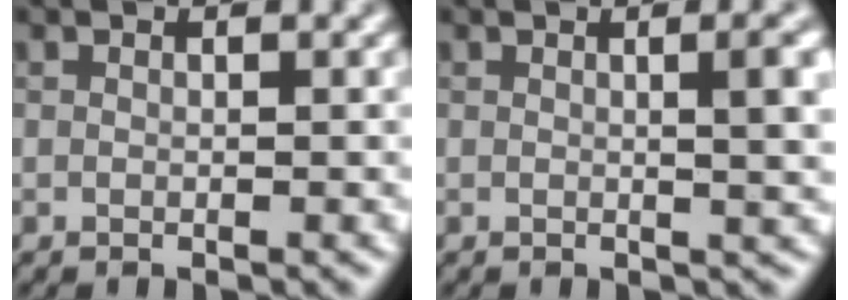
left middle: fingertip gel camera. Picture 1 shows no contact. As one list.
[{"total": 3.9, "force": [0.6, 1.2, 3.7], "torque": [-0.037, 0.010, 0.004]}]